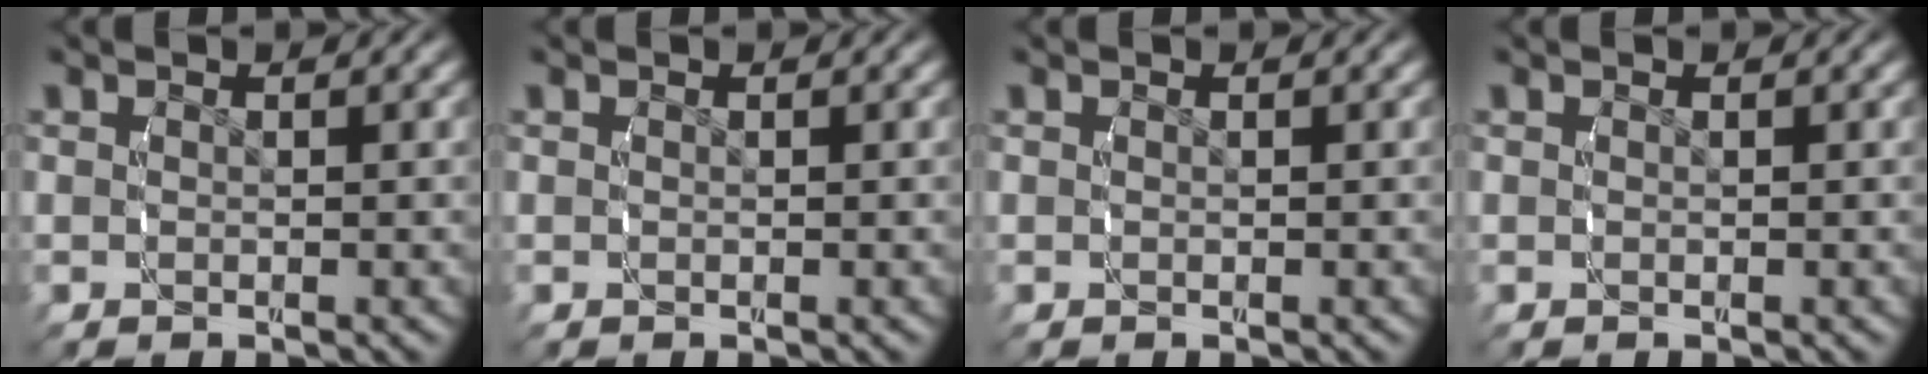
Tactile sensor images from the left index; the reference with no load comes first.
{"total": 0.0}
{"total": 0.0}
{"total": 0.0}